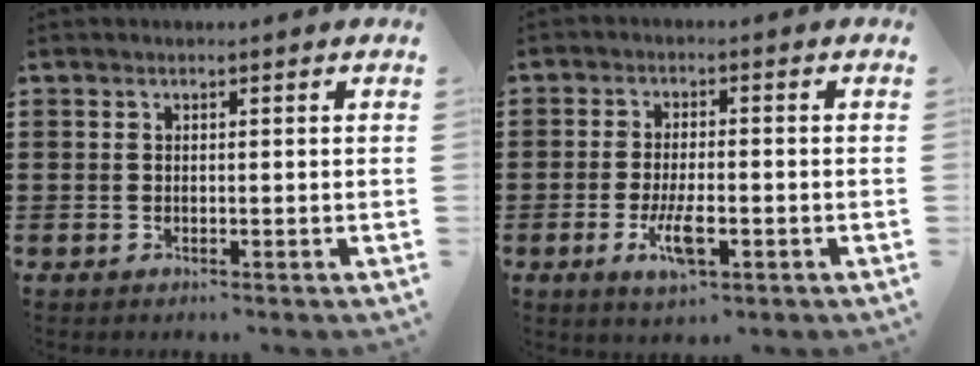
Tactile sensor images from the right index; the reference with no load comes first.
{"total": 5.9, "force": [-2.1, 2.0, 5.1], "torque": [-0.111, -0.007, -0.042]}